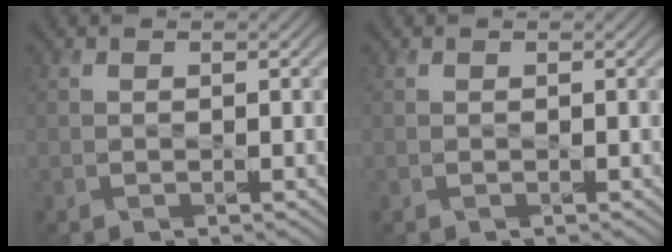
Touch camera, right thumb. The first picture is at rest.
{"total": 0.0}